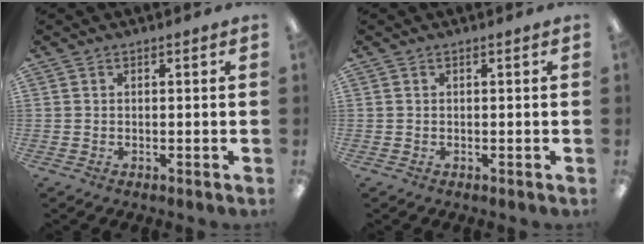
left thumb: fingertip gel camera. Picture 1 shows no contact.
{"total": 0.0}